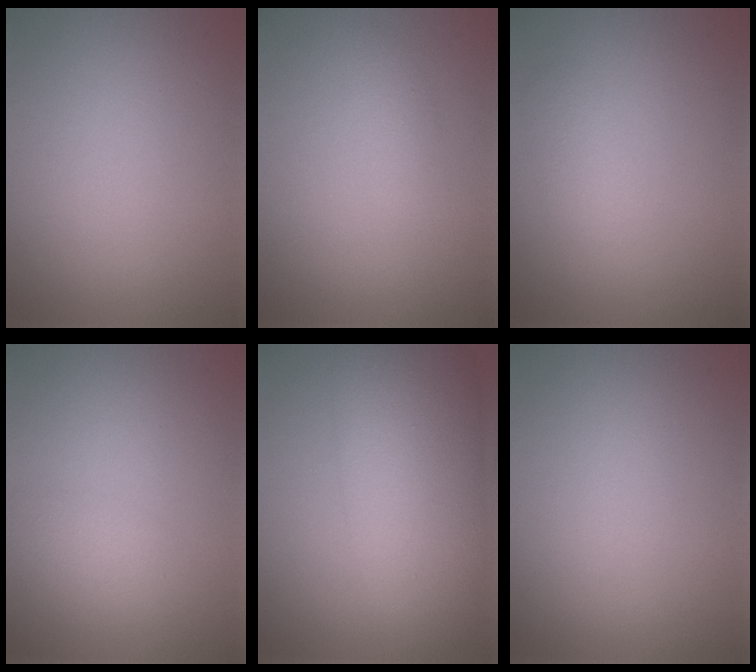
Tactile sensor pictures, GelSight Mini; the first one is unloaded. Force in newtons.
{"total": 1.2, "press": 1.2, "slide": 0.0}
{"total": 1.7, "press": 1.7, "slide": 0.0}
{"total": 1.6, "press": 1.6, "slide": 0.1}
{"total": 9.8, "press": 9.8, "slide": 0.2}
{"total": 0.5, "press": 0.5, "slide": 0.1}